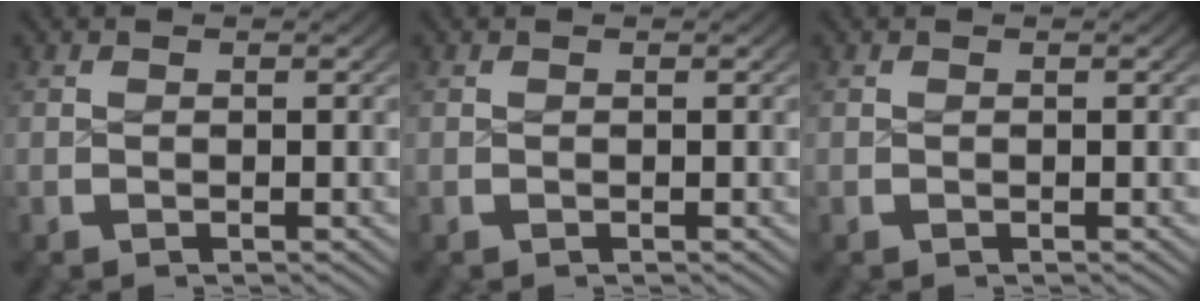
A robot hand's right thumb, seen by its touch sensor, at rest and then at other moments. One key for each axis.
{"total": 0.0}
{"total": 0.0}